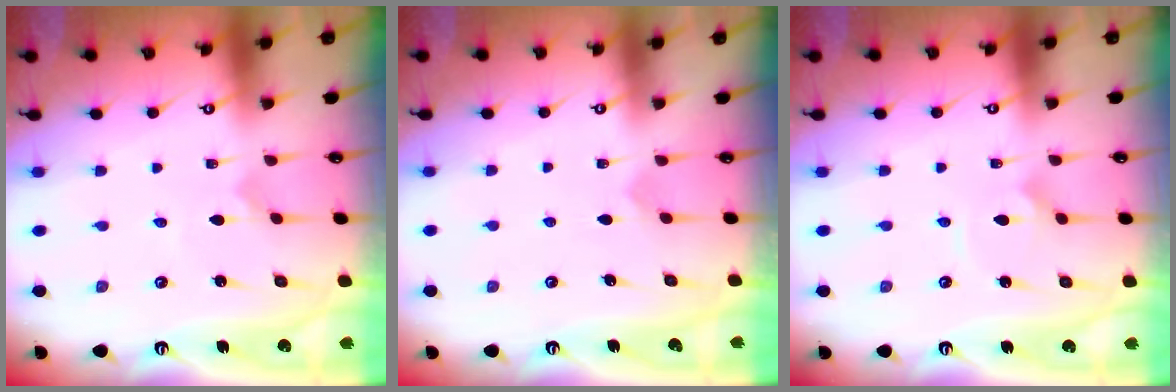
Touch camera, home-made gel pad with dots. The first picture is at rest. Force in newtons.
{"total": 2.8, "press": 2.8, "slide": 0.3}
{"total": 2.5, "press": 2.5, "slide": 0.1}